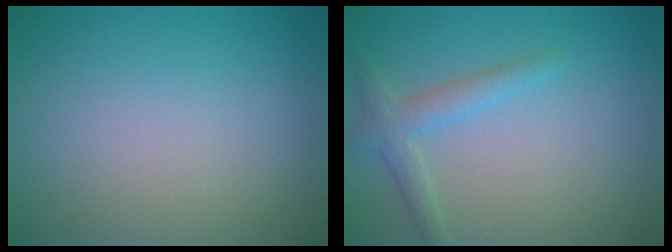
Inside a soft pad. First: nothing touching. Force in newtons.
{"total": 2.3, "press": 2.3, "slide": 0.2}